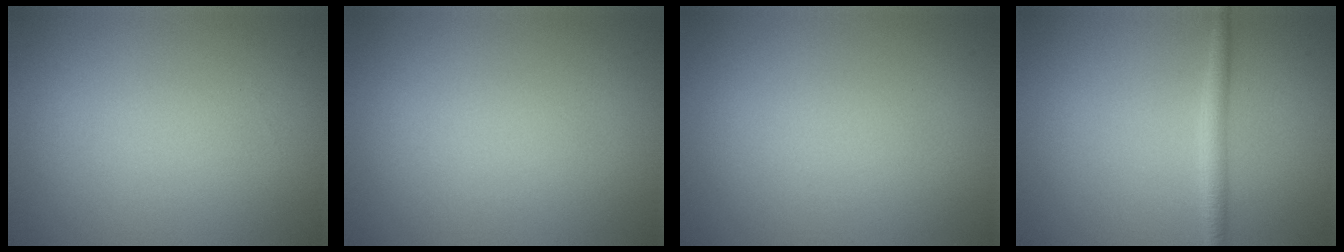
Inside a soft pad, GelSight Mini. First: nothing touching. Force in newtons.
{"total": 0.0}
{"total": 0.0}
{"total": 1.8, "press": 1.8, "slide": 0.0}